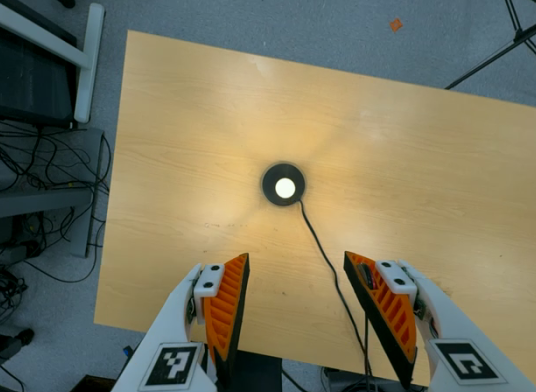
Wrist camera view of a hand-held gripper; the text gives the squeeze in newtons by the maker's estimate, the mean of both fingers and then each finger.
{"total": 0.0}